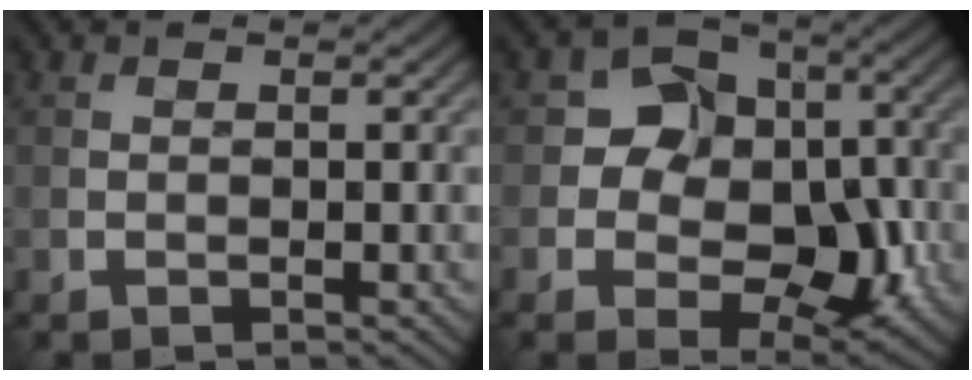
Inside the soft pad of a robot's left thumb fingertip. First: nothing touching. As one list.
[{"total": 9.4, "force": [-1.0, 7.3, 5.8], "torque": [-0.090, -0.005, -0.029]}]